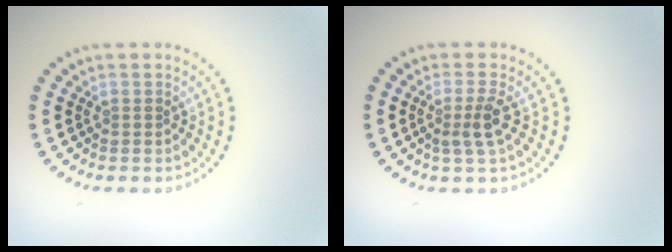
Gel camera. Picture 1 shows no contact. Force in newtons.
{"total": 2.4, "press": 1.8, "slide": 1.5}